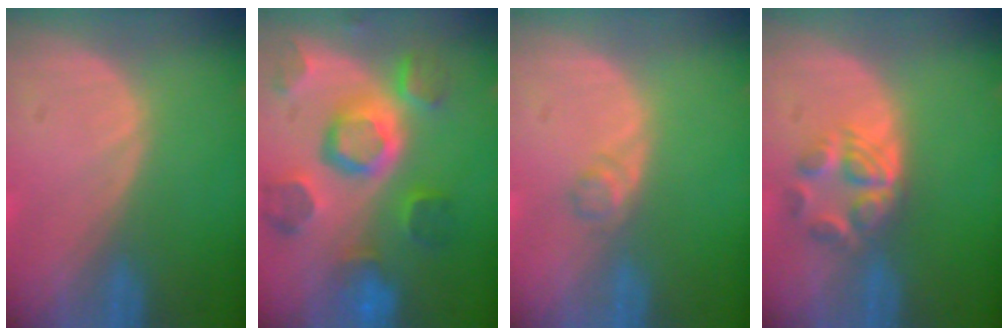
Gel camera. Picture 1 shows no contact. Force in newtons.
{"total": 11.3, "press": 10.0, "slide": 5.3}
{"total": 1.6, "press": 1.6, "slide": 0.2}
{"total": 6.0, "press": 5.0, "slide": 3.3}